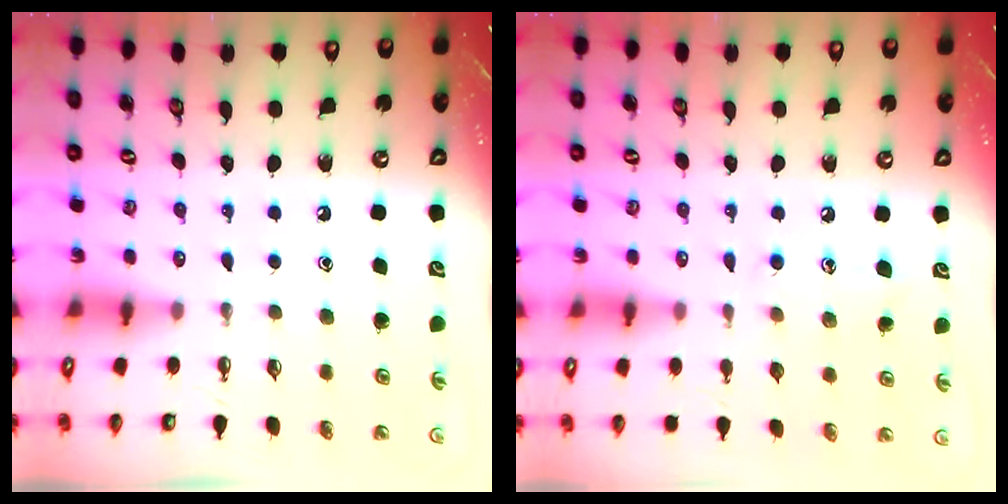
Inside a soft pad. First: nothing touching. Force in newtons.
{"total": 7.6, "press": 7.6, "slide": 0.5}